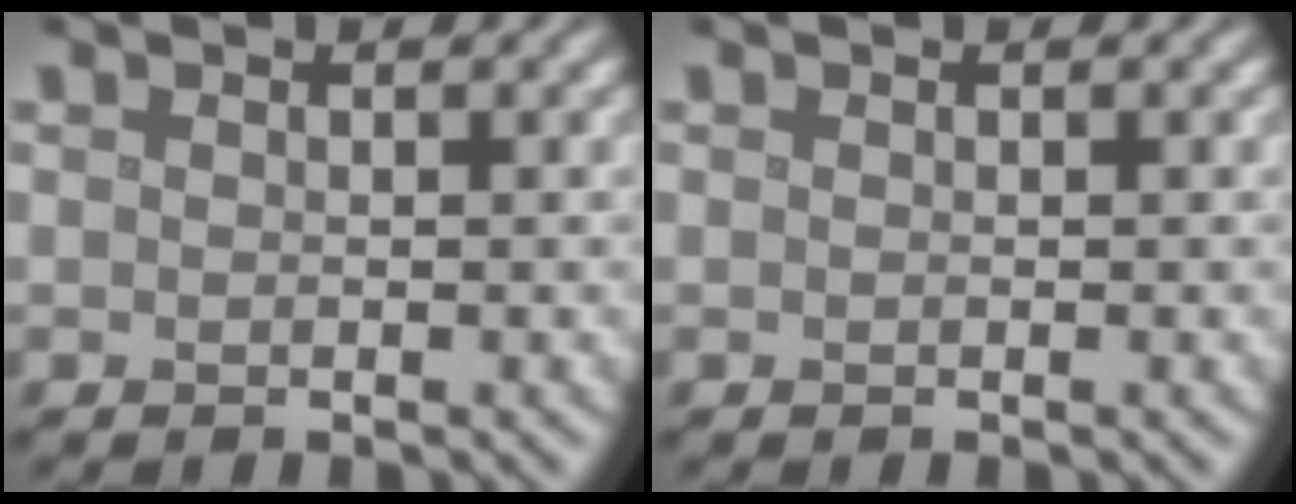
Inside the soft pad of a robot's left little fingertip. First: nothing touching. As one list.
[{"total": 0.0}]